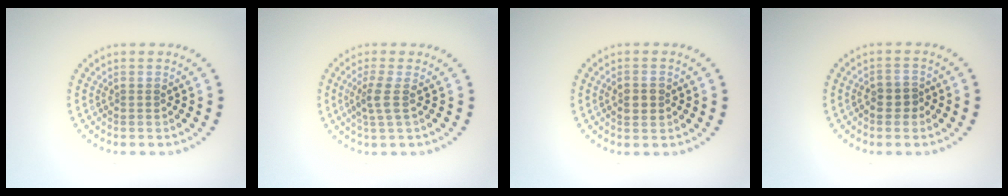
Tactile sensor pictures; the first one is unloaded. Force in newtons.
{"total": 2.0, "press": 1.6, "slide": 1.3}
{"total": 2.3, "press": 2.3, "slide": 0.1}
{"total": 2.0, "press": 1.9, "slide": 0.8}